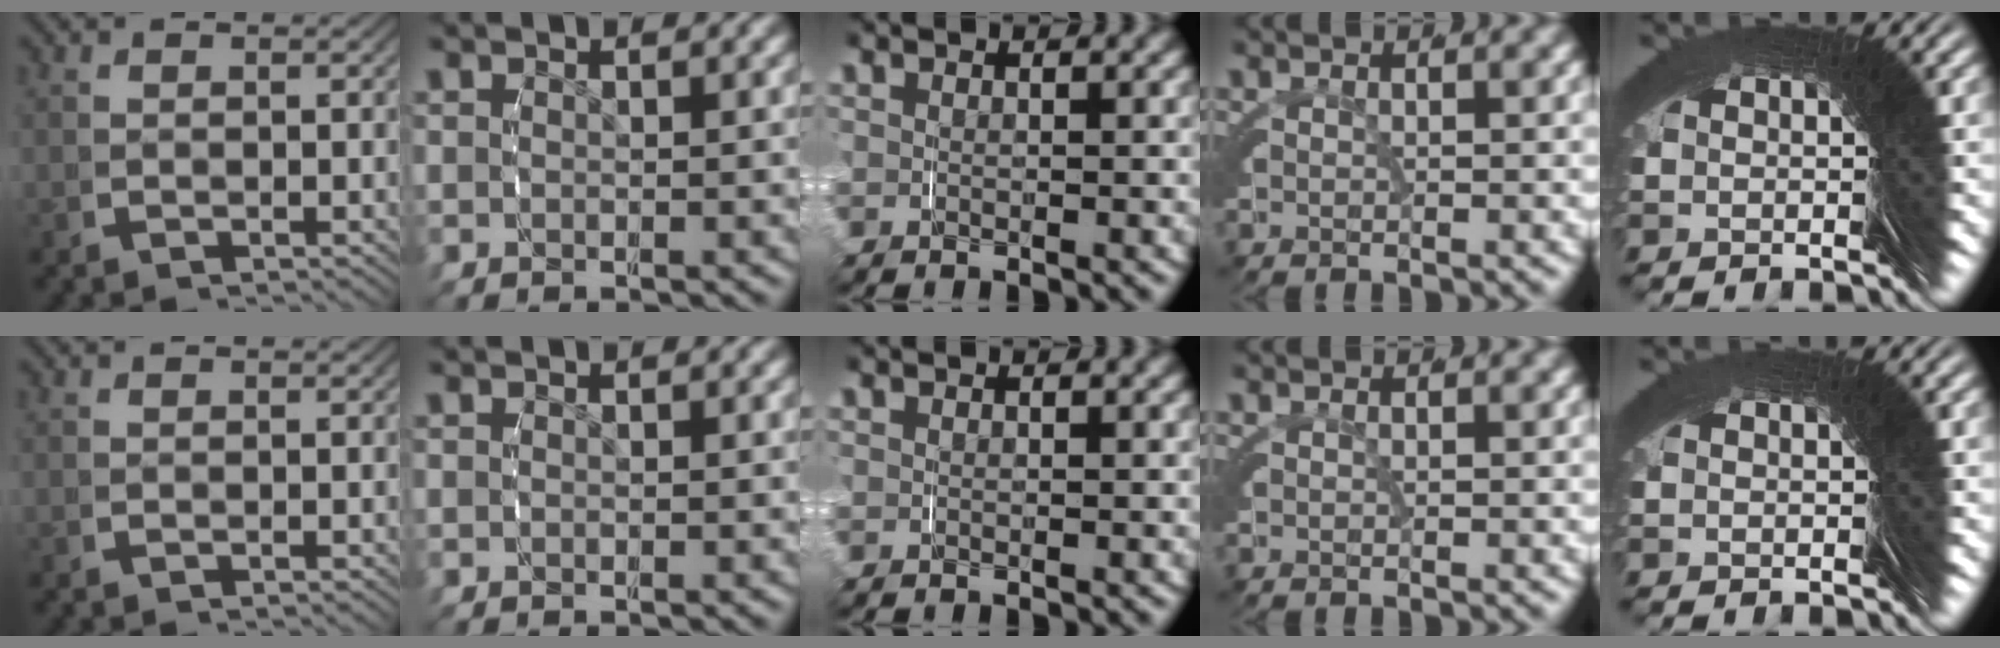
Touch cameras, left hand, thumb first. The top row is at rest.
{}